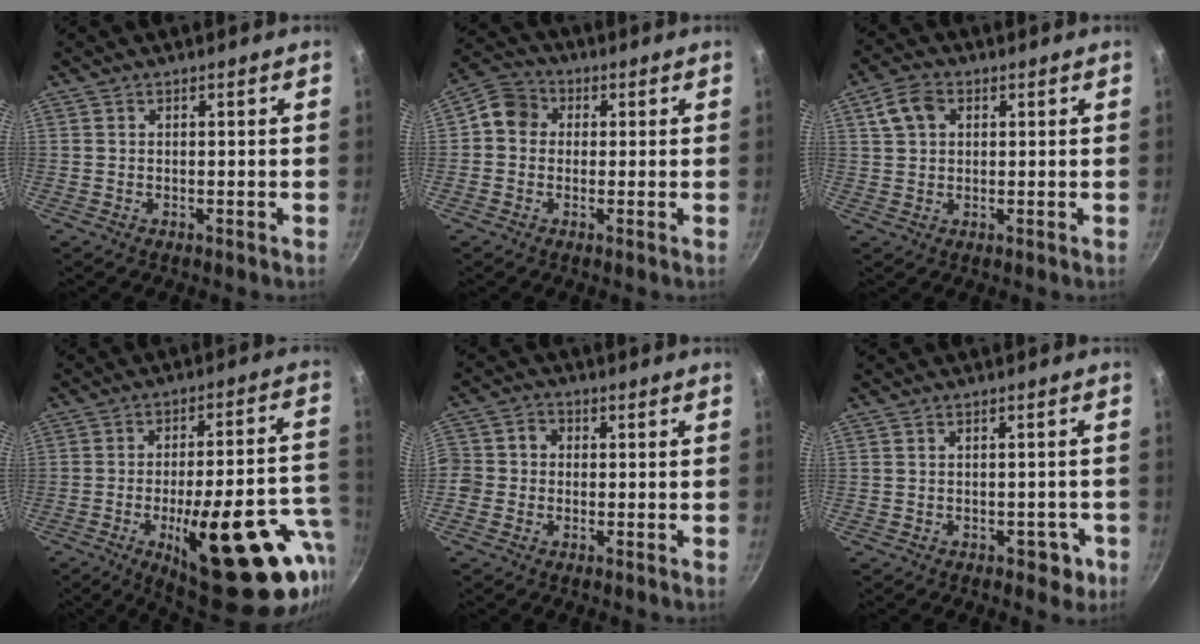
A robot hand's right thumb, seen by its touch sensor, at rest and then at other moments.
{"total": 6.4, "force": [0.4, 5.7, 2.8], "torque": [-0.024, 0.014, -0.015]}
{"total": 5.9, "force": [2.0, 4.2, 3.6], "torque": [-0.058, 0.007, 0.032]}
{"total": 28.3, "force": [-9.8, 10.1, 24.6], "torque": [-0.291, 0.017, -0.126]}
{"total": 5.6, "force": [-1.0, 5.1, 2.1], "torque": [-0.018, 0.015, -0.036]}
{"total": 3.6, "force": [-1.5, 2.4, 2.2], "torque": [-0.001, 0.017, -0.006]}